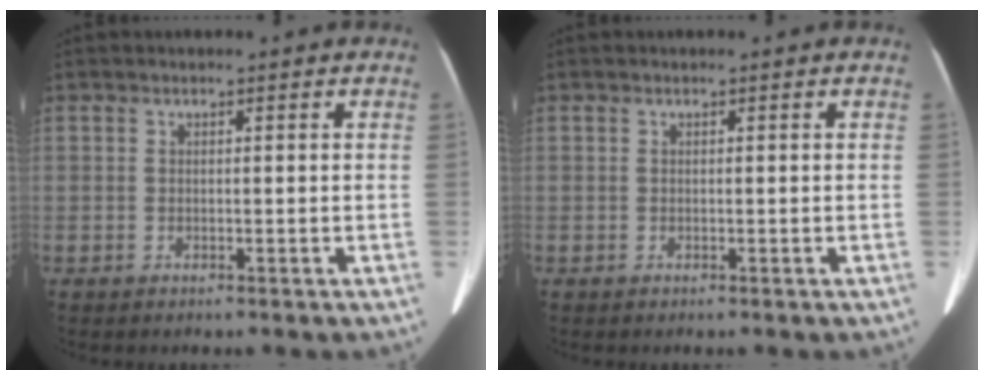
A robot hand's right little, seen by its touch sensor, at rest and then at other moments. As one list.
[{"total": 0.0}]